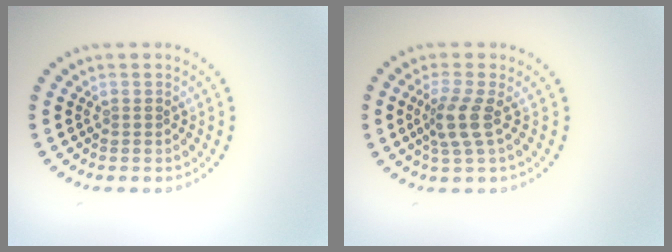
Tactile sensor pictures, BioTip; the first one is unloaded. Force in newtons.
{"total": 2.9, "press": 2.1, "slide": 1.9}